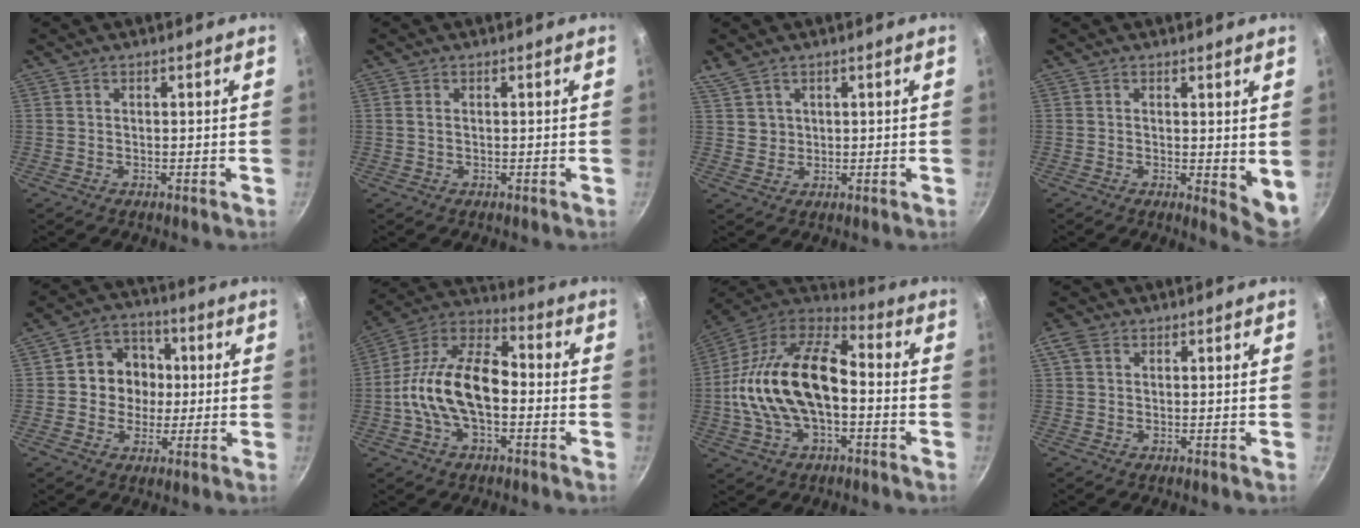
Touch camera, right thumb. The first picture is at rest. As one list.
[{"total": 0.8, "force": [0.1, 0.5, 0.6], "torque": [-0.012, 0.001, 0.002]}, {"total": 3.9, "force": [2.6, 2.5, 1.5], "torque": [-0.022, -0.004, 0.057]}, {"total": 5.3, "force": [0.9, 2.2, 4.7], "torque": [-0.059, -0.013, 0.013]}, {"total": 10.1, "force": [0.7, 9.2, 4.2], "torque": [-0.018, 0.012, -0.002]}, {"total": 17.5, "force": [-2.6, 9.9, 14.2], "torque": [-0.234, 0.048, -0.068]}, {"total": 22.4, "force": [-2.0, 12.6, 18.4], "torque": [-0.332, 0.043, -0.047]}, {"total": 3.2, "force": [1.2, 2.3, 1.8], "torque": [-0.035, 0.005, 0.020]}]